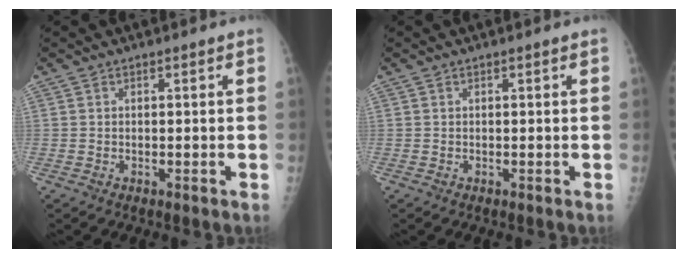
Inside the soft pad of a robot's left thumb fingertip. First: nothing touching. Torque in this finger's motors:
{"motor_torque": [-0.01, 0.01, -0.01, 0.00, 0.00]}